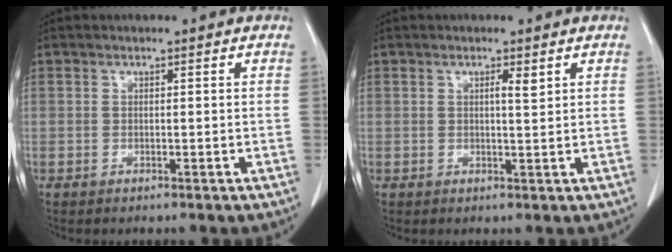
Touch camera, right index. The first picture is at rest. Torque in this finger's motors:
{"motor_torque": [-0.01, 0.16, 0.02, 0.01]}